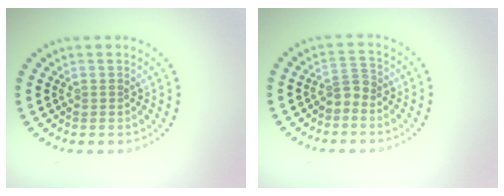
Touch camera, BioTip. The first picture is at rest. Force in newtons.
{"total": 1.7, "press": 1.2, "slide": 1.1}